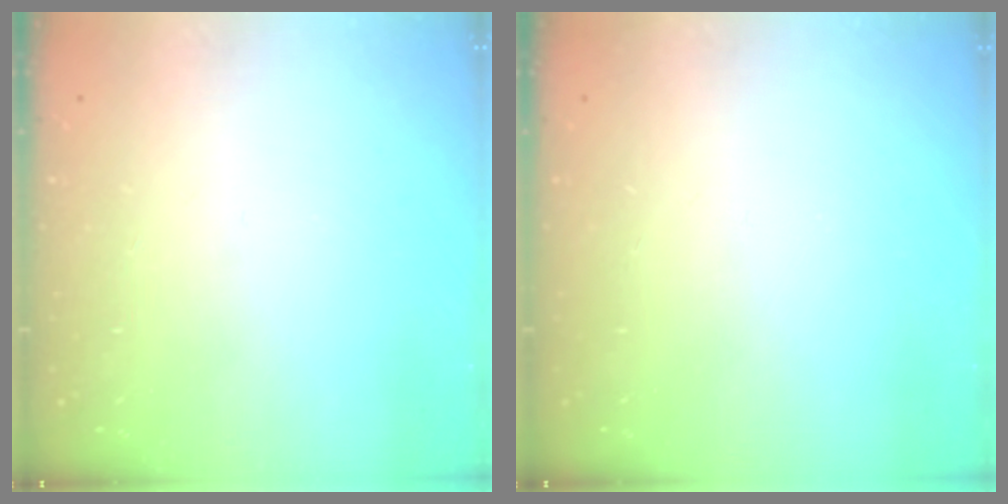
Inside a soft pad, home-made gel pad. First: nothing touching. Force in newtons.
{"total": 0.0}